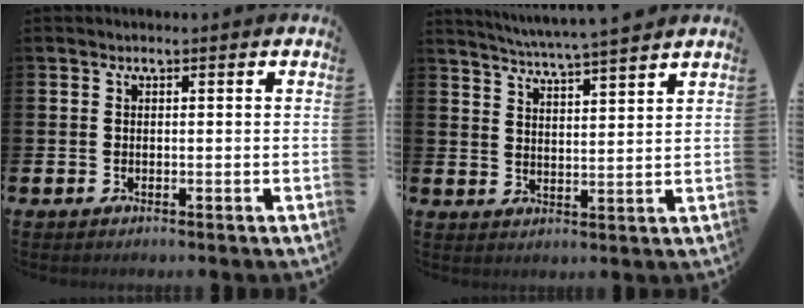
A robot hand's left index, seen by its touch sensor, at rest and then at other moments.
{"total": 5.5, "force": [5.4, -0.6, 1.1], "torque": [-0.037, -0.035, 0.094]}